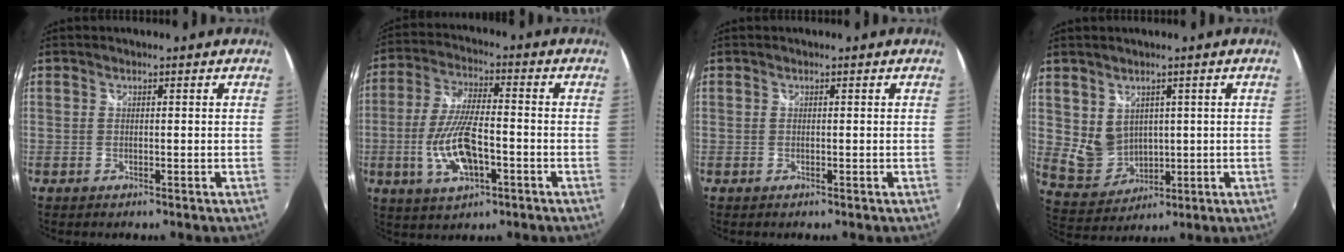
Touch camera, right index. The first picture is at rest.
{"total": 12.0, "force": [-3.6, 4.4, 10.6], "torque": [-0.219, -0.005, -0.064]}
{"total": 0.0}
{"total": 6.5, "force": [2.0, 5.5, 2.8], "torque": [-0.056, -0.003, 0.060]}